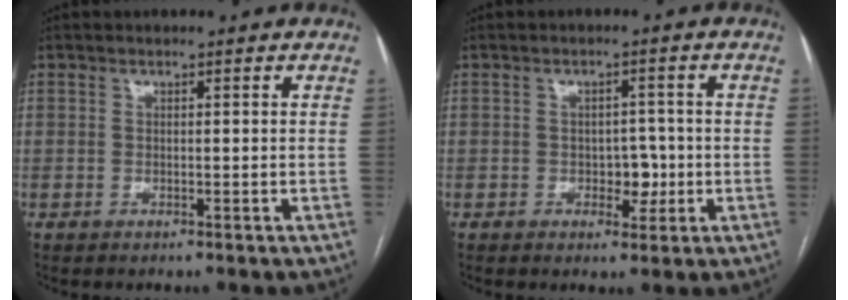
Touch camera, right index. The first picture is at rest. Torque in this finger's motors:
{"motor_torque": [0.18, 0.11, 0.08, 0.02]}